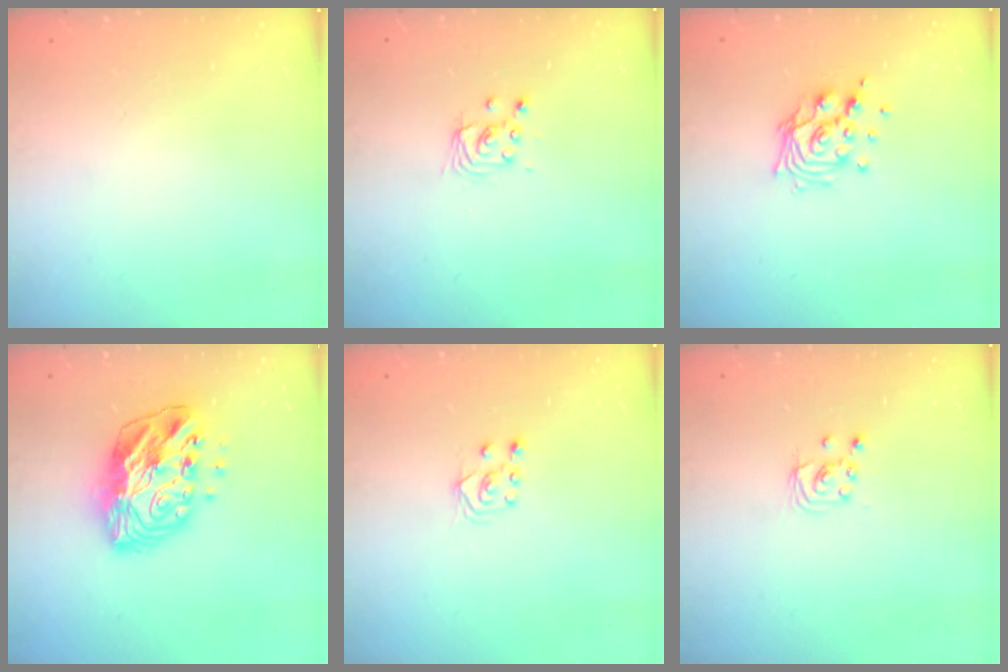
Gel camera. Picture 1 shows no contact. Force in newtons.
{"total": 2.7, "press": 2.7, "slide": 0.2}
{"total": 11.1, "press": 10.9, "slide": 1.6}
{"total": 14.1, "press": 14.0, "slide": 1.1}
{"total": 4.3, "press": 4.3, "slide": 0.6}
{"total": 2.4, "press": 2.4, "slide": 0.2}